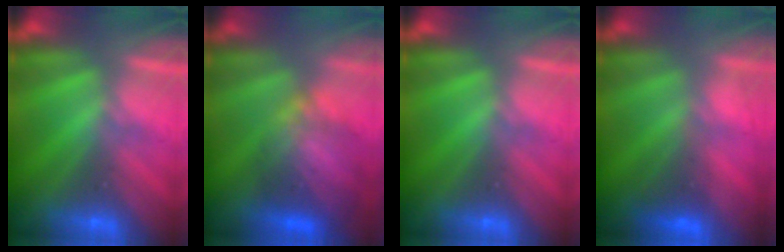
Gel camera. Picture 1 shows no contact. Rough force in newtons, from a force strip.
{"total": 7.3}
{"total": 0.0}
{"total": 3.3}